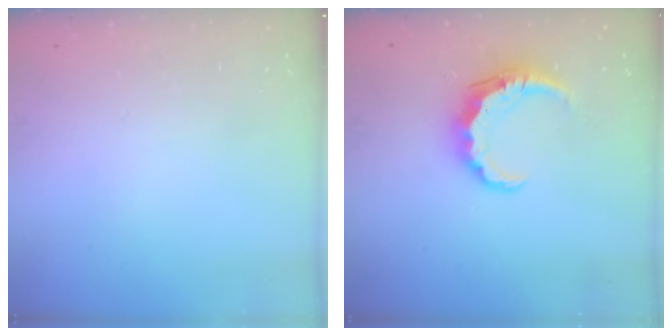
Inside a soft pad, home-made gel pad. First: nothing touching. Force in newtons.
{"total": 7.6, "press": 7.6, "slide": 1.0}